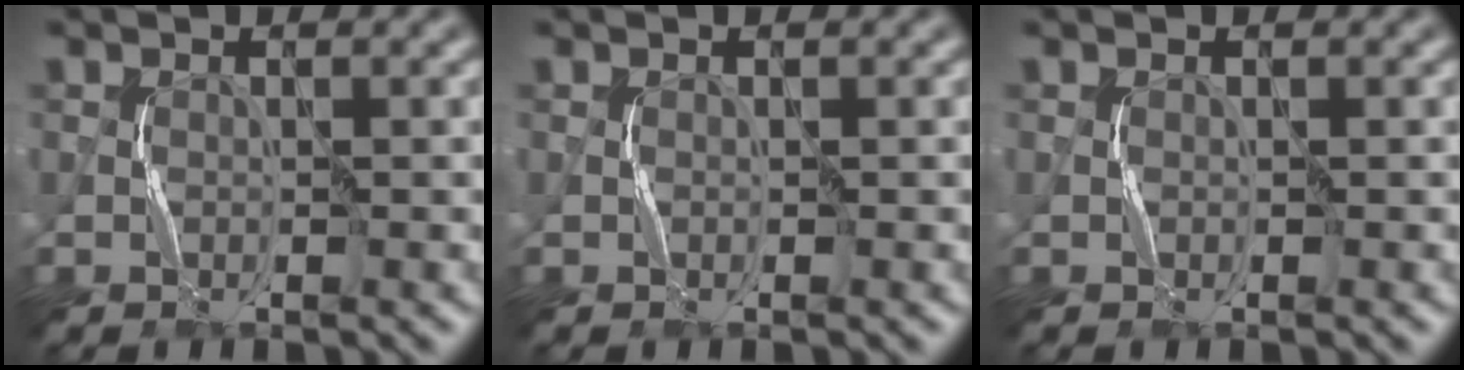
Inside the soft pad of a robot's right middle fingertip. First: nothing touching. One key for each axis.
{"total": 0.0}
{"total": 0.0}